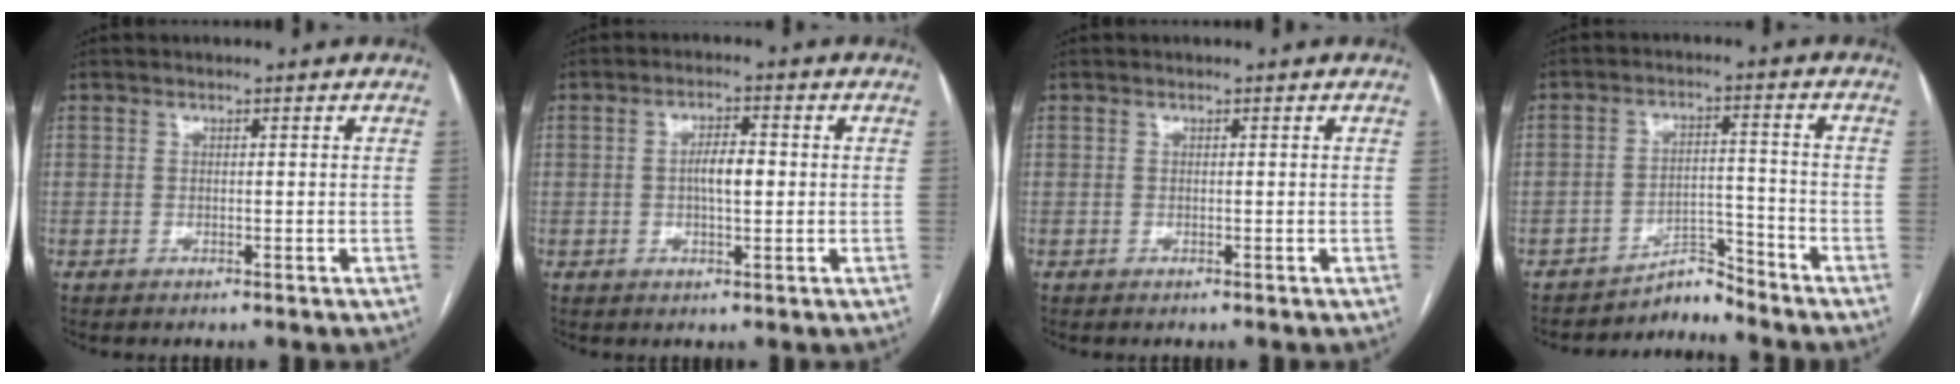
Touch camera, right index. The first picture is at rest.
{"total": 4.2, "force": [0.1, 1.2, 4.0], "torque": [-0.074, 0.006, 0.002]}
{"total": 0.0}
{"total": 4.0, "force": [-3.9, 0.3, -0.9], "torque": [0.023, 0.017, -0.061]}